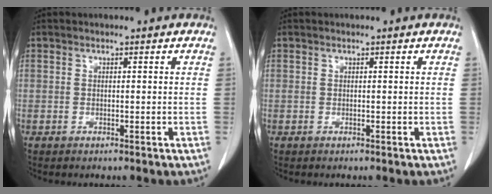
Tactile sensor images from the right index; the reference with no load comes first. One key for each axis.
{"total": 0.0}